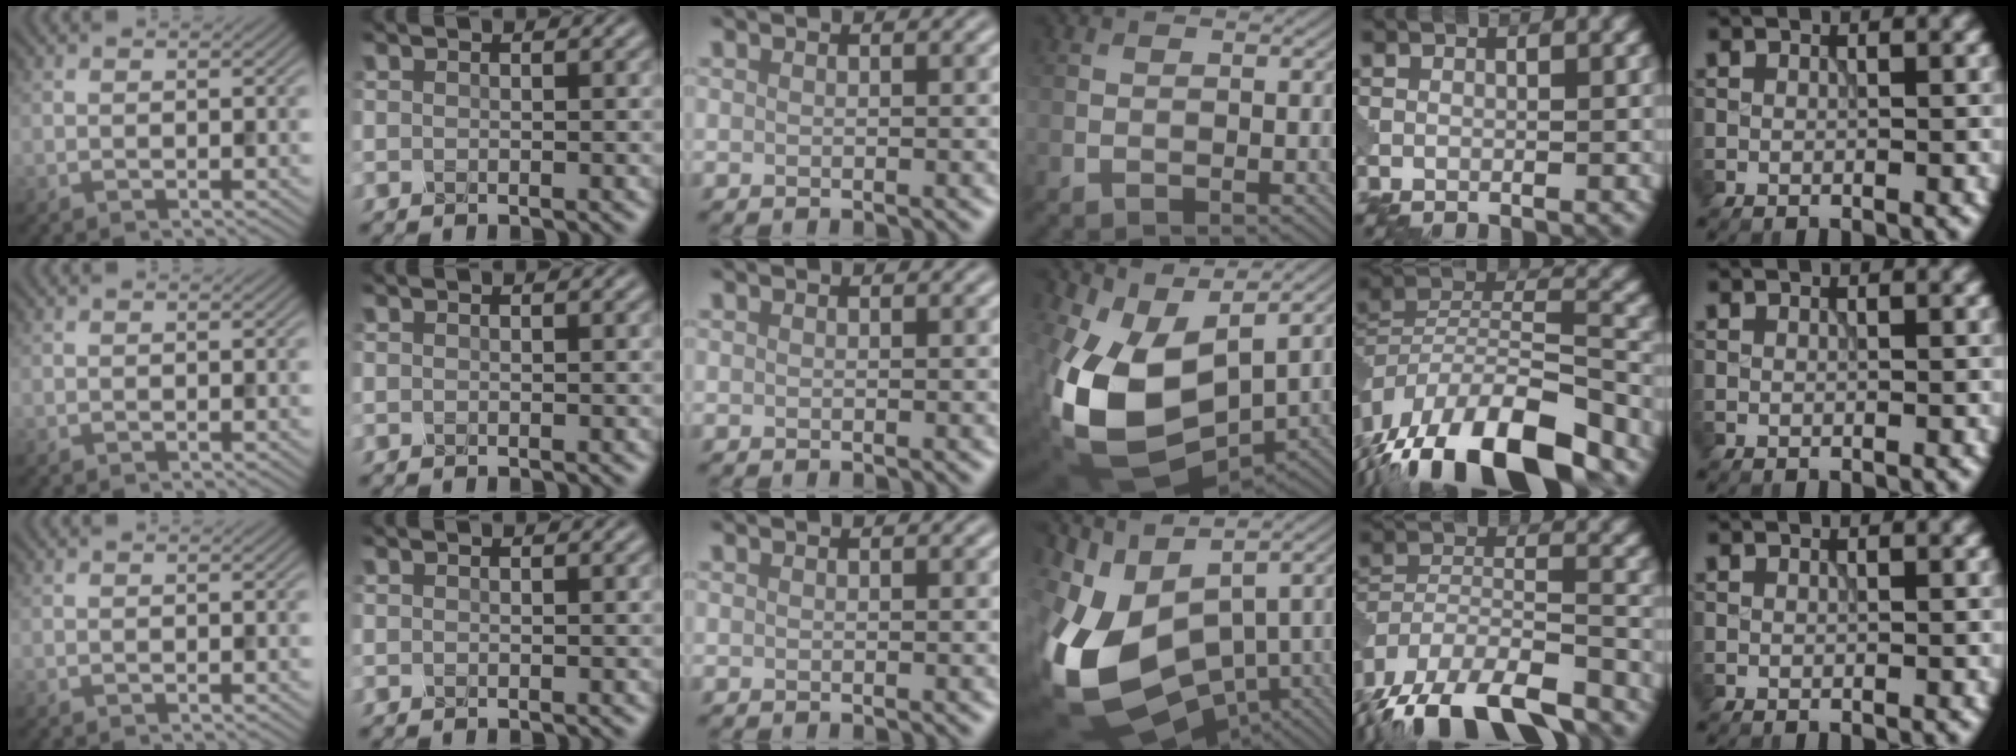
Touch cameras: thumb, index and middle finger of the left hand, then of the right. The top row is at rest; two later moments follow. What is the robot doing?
{"motion": "squeeze", "object": "foam earplug"}